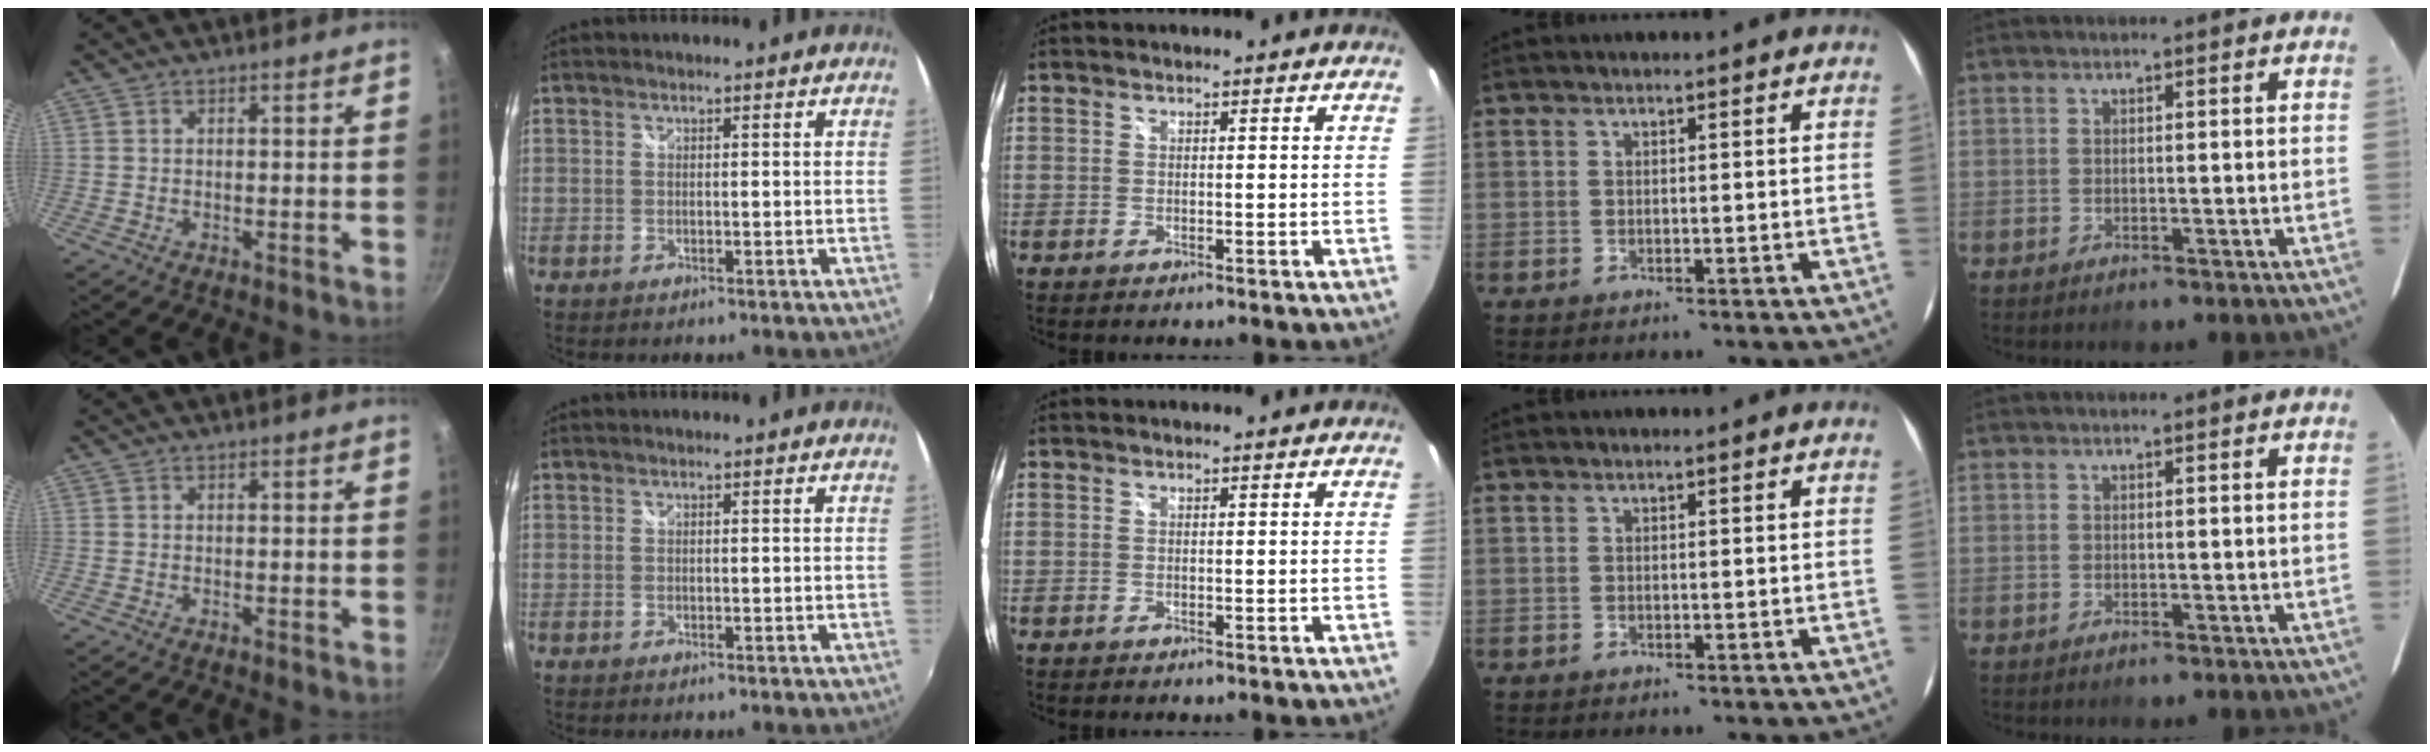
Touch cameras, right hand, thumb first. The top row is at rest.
{}